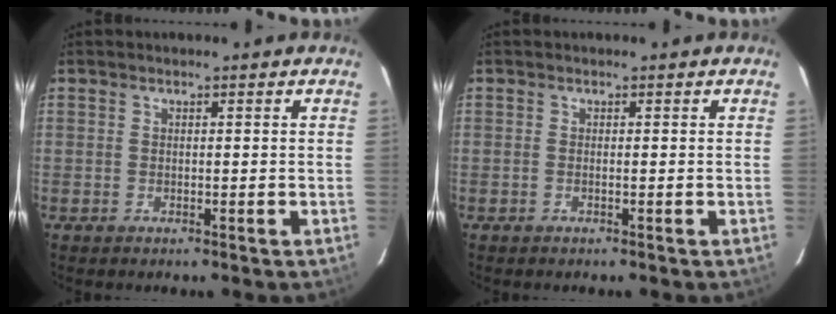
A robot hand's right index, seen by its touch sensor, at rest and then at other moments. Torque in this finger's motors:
{"motor_torque": [-0.26, 0.07, 0.03, 0.01]}